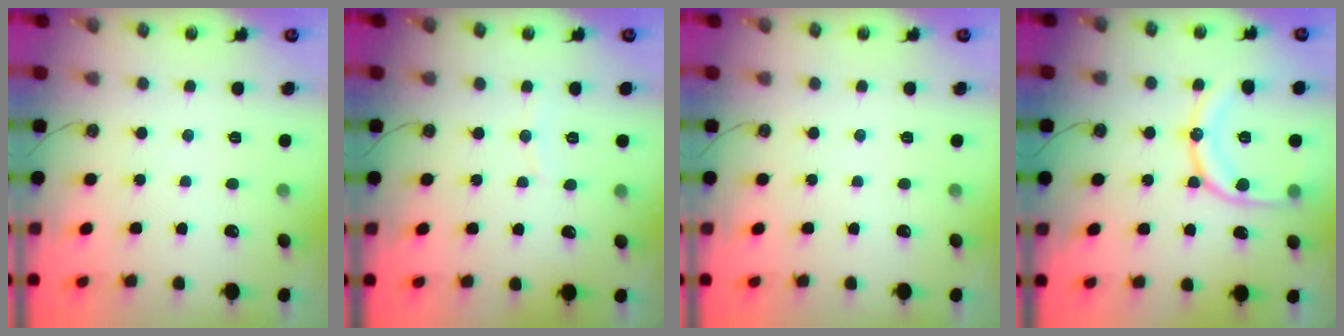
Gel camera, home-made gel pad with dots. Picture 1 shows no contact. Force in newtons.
{"total": 3.6, "press": 3.5, "slide": 0.4}
{"total": 0.0}
{"total": 14.9, "press": 14.8, "slide": 1.7}